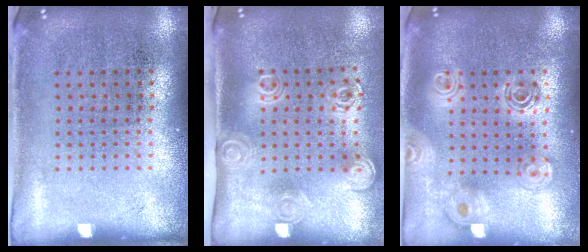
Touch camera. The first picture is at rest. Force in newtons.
{"total": 2.0, "press": 1.4, "slide": 1.4}
{"total": 1.8, "press": 1.6, "slide": 0.9}